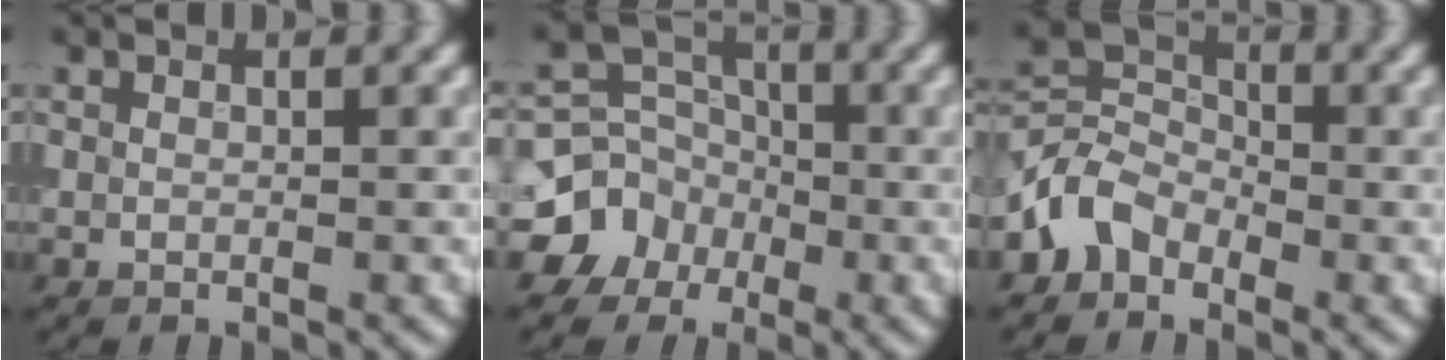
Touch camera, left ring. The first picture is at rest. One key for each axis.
{"total": 6.4, "fx": -2.8, "fy": 5.6, "fz": 1.2, "tx": 0.002, "ty": 0.005, "tz": -0.072}
{"total": 3.5, "fx": -2.2, "fy": 2.5, "fz": 1.1, "tx": -0.019, "ty": 0.012, "tz": -0.055}